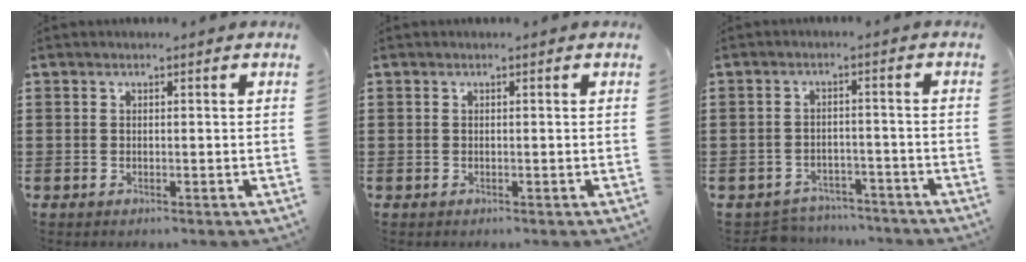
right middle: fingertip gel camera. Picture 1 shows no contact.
{"total": 0.0}
{"total": 3.8, "force": [-3.7, 0.8, -0.2], "torque": [-0.005, 0.003, -0.080]}